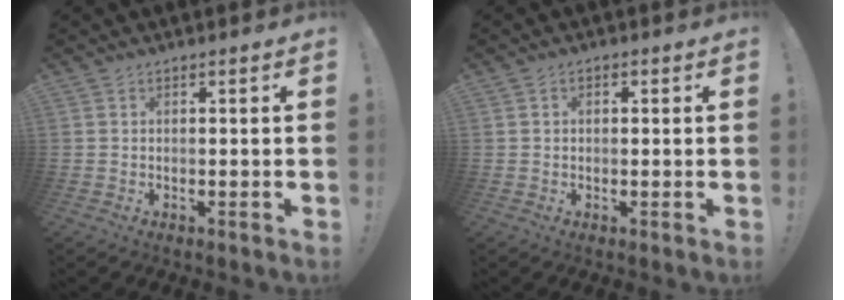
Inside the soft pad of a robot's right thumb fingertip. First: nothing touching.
{"total": 1.2, "force": [-0.2, 0.9, 0.7], "torque": [-0.016, 0.006, -0.003]}